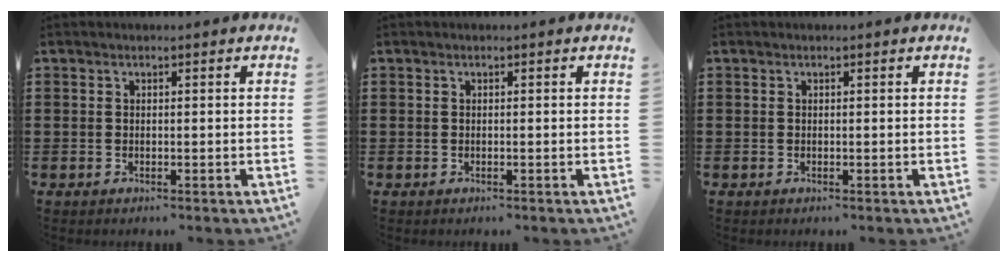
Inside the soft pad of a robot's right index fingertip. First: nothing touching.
{"total": 0.0}
{"total": 0.0}